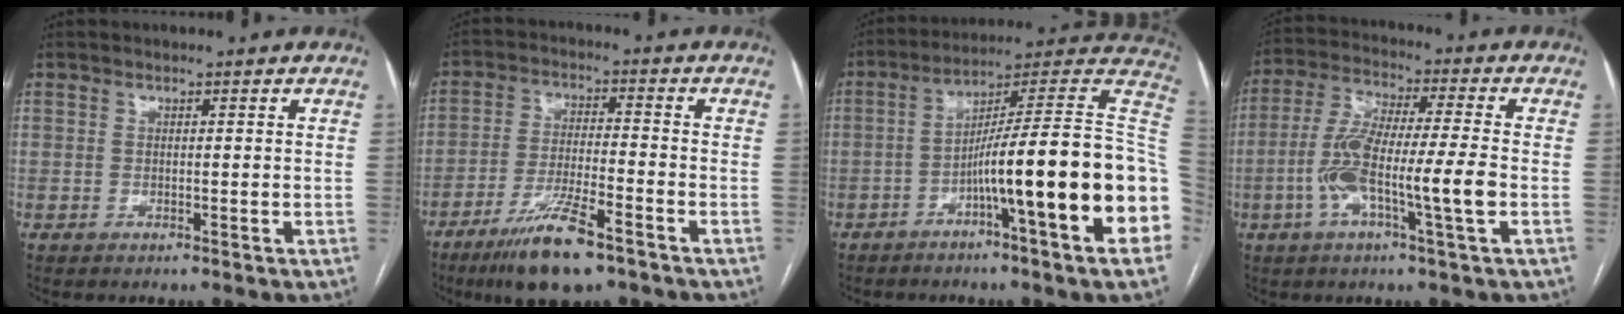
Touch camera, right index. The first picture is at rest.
{"total": 10.7, "force": [-7.0, 1.7, 7.9], "torque": [-0.153, -0.021, -0.120]}
{"total": 22.9, "force": [-5.4, 0.1, 22.2], "torque": [-0.234, 0.024, -0.087]}
{"total": 11.7, "force": [-2.9, 0.5, 11.4], "torque": [-0.226, 0.006, -0.060]}